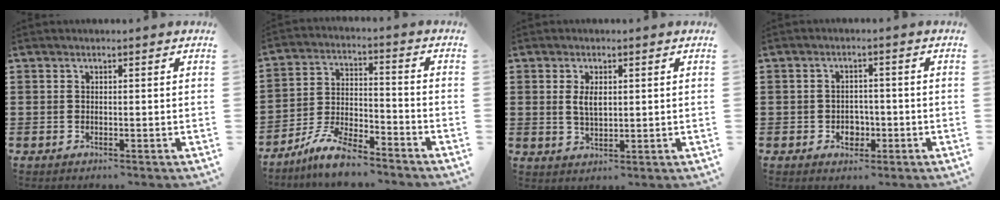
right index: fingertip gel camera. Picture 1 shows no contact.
{"total": 7.8, "force": [-6.8, 1.6, 3.4], "torque": [-0.079, 0.012, -0.133]}
{"total": 3.4, "force": [0.8, 1.6, 2.9], "torque": [-0.060, 0.007, 0.012]}
{"total": 2.8, "force": [-1.0, 2.2, 1.3], "torque": [-0.022, -0.001, -0.024]}